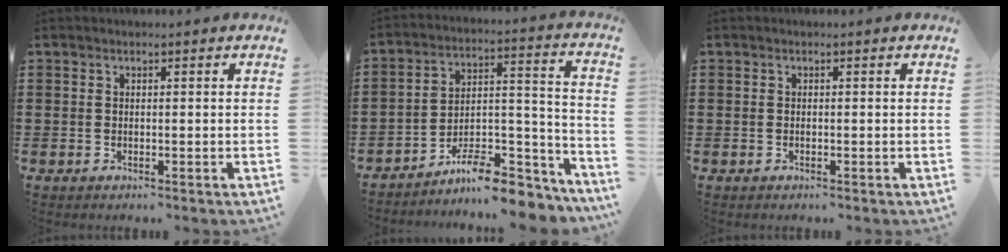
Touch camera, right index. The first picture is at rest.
{"total": 9.7, "force": [-8.4, 2.1, 4.5], "torque": [-0.057, 0.026, -0.153]}
{"total": 0.0}